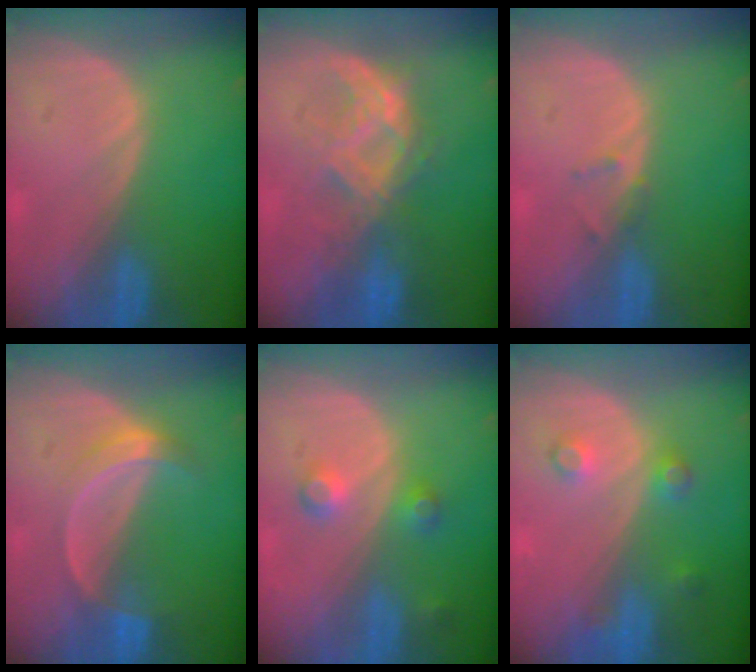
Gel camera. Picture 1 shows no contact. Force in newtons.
{"total": 7.4, "press": 7.4, "slide": 0.2}
{"total": 1.3, "press": 1.1, "slide": 0.8}
{"total": 5.2, "press": 4.7, "slide": 2.2}
{"total": 3.6, "press": 3.4, "slide": 1.1}
{"total": 3.8, "press": 3.4, "slide": 1.5}